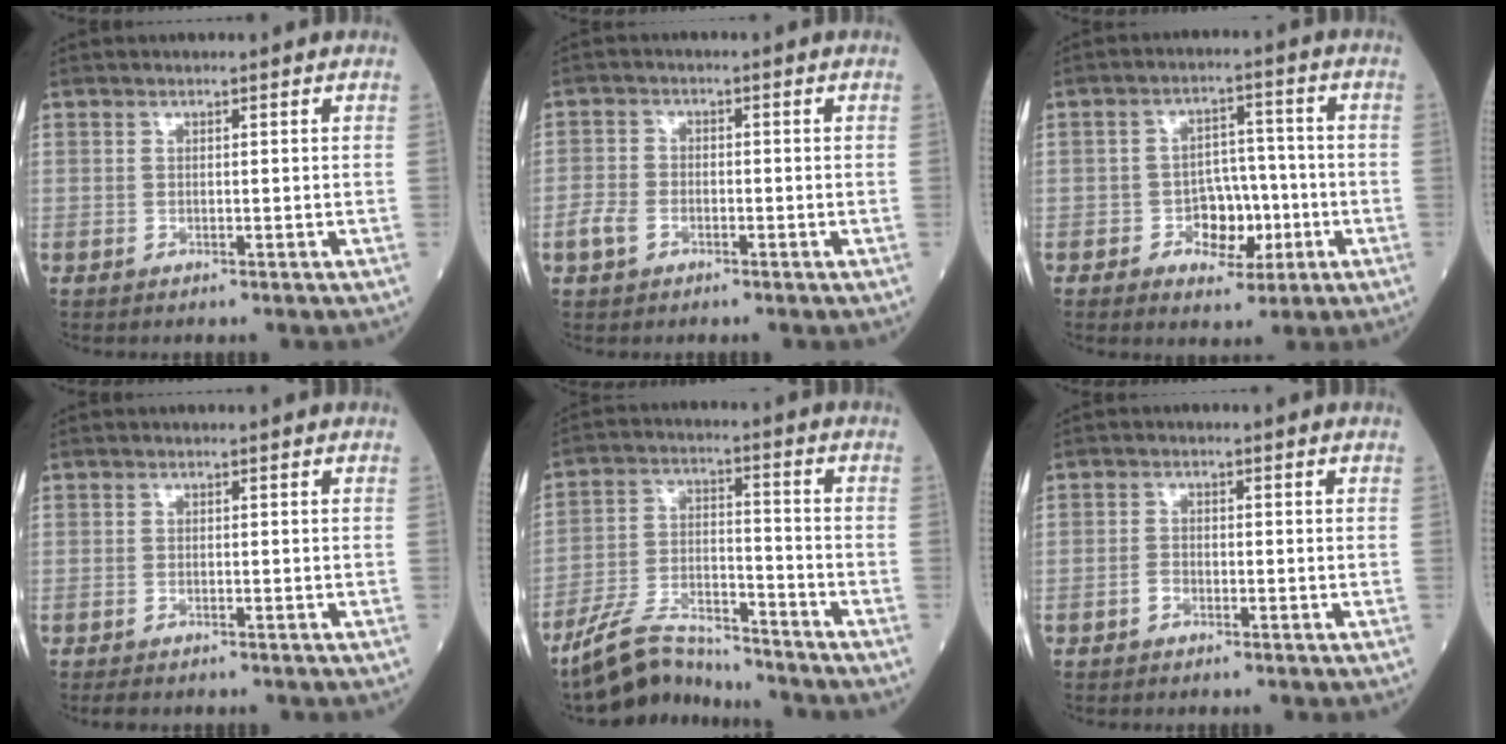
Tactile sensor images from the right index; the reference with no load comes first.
{"total": 3.5, "force": [-1.6, 2.4, 1.9], "torque": [-0.047, 0.005, -0.029]}
{"total": 6.5, "force": [-2.2, 4.4, 4.3], "torque": [-0.060, 0.015, -0.032]}
{"total": 1.7, "force": [-1.4, 0.5, 0.7], "torque": [-0.015, -0.004, -0.017]}
{"total": 9.8, "force": [-9.3, 2.0, 2.3], "torque": [-0.049, 0.009, -0.170]}
{"total": 1.4, "force": [-0.8, 0.9, 0.7], "torque": [-0.011, 0.005, -0.015]}